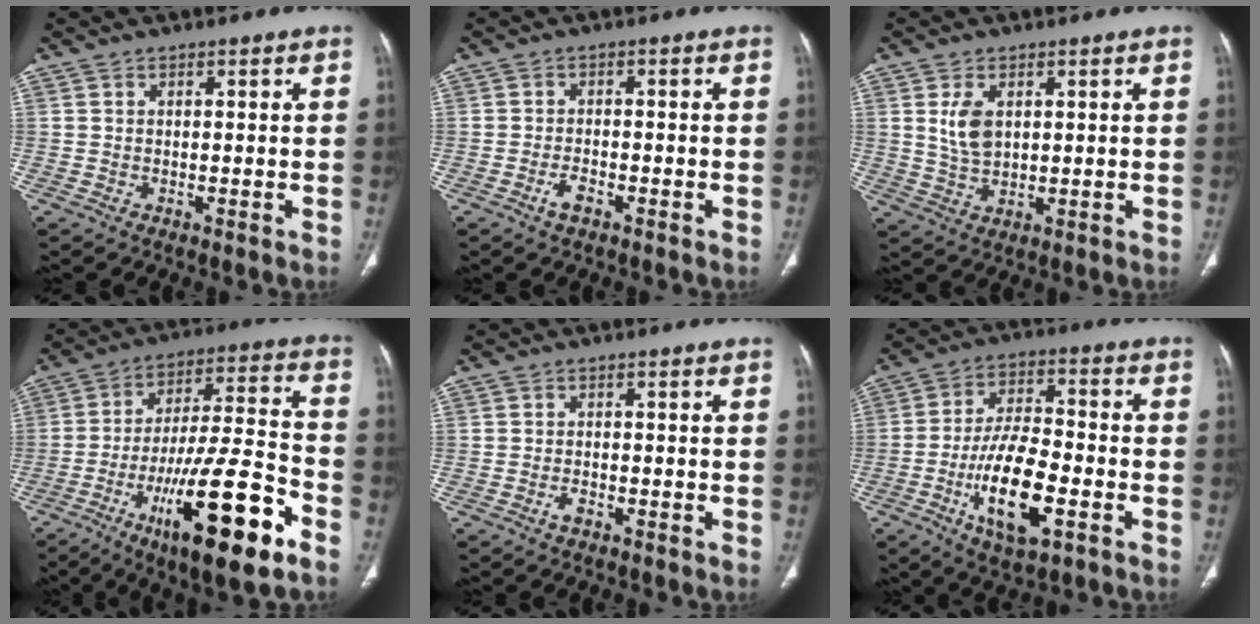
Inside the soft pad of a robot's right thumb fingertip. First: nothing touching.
{"total": 2.5, "force": [-1.5, 1.0, 1.7], "torque": [-0.032, 0.010, -0.028]}
{"total": 5.7, "force": [1.6, 3.4, 4.3], "torque": [-0.076, -0.009, 0.039]}
{"total": 22.3, "force": [-10.9, 4.7, 18.8], "torque": [-0.322, 0.045, -0.173]}
{"total": 1.5, "force": [-1.0, 0.7, 1.0], "torque": [-0.019, 0.006, -0.017]}
{"total": 14.8, "force": [-5.2, 6.0, 12.4], "torque": [-0.217, 0.021, -0.089]}